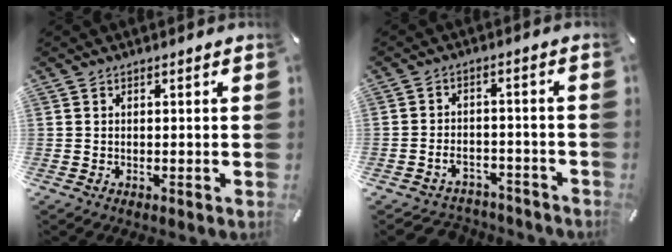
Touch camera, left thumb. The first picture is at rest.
{"total": 4.0, "force": [-2.3, 3.0, 1.4], "torque": [-0.029, 0.009, -0.045]}